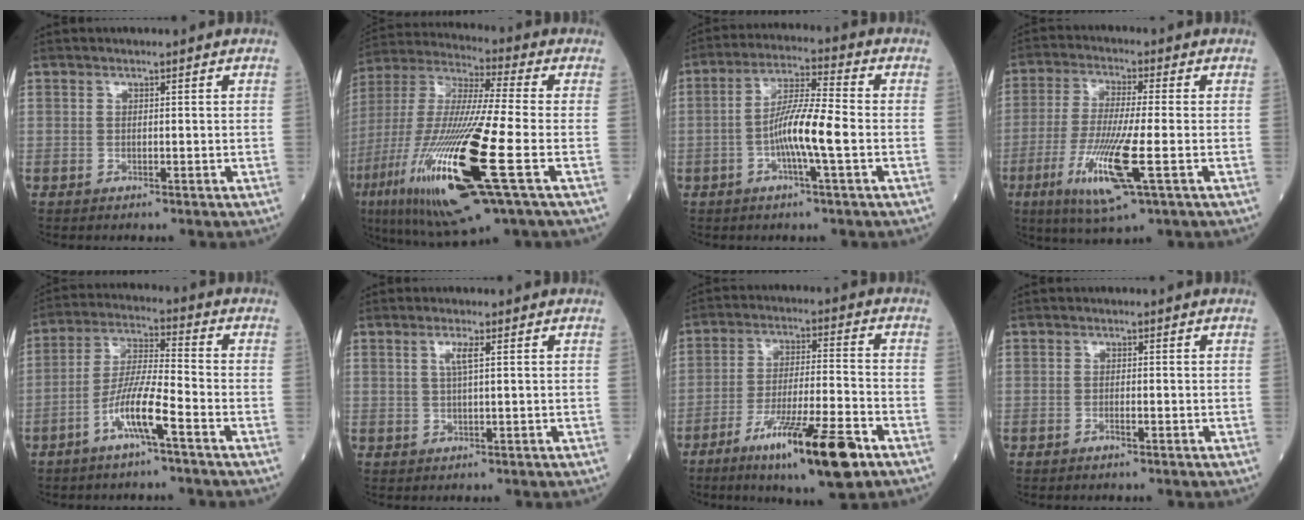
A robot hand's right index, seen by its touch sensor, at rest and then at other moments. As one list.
[{"total": 25.6, "force": [-8.4, 2.5, 24.1], "torque": [-0.529, -0.053, -0.153]}, {"total": 9.6, "force": [-2.2, 0.2, 9.3], "torque": [-0.179, 0.007, -0.049]}, {"total": 12.0, "force": [-4.1, 0.6, 11.2], "torque": [-0.232, -0.028, -0.076]}, {"total": 8.4, "force": [-4.3, 0.3, 7.1], "torque": [-0.139, 0.004, -0.087]}, {"total": 2.2, "force": [0.8, -0.1, 2.1], "torque": [-0.048, 0.001, 0.015]}, {"total": 15.6, "force": [-8.9, 1.2, 12.7], "torque": [-0.211, -0.031, -0.148]}, {"total": 1.0, "force": [-0.6, 0.1, 0.9], "torque": [-0.019, -0.001, -0.010]}]